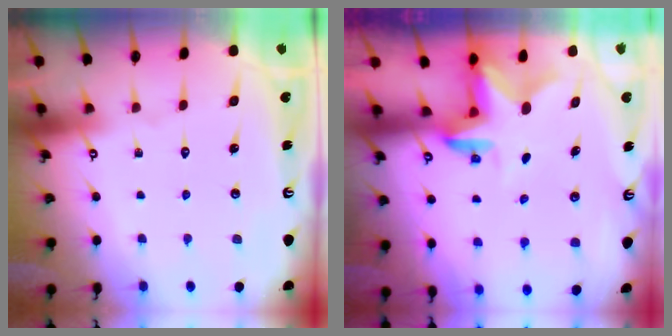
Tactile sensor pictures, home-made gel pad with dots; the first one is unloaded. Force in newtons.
{"total": 2.4, "press": 2.4, "slide": 0.4}